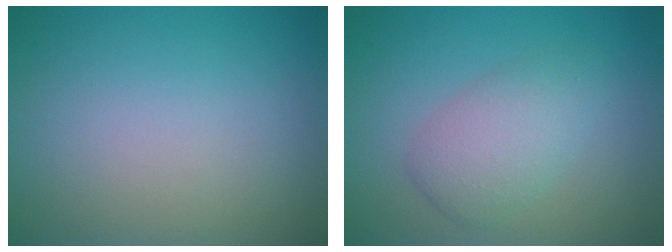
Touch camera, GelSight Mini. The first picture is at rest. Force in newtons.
{"total": 3.5, "press": 3.5, "slide": 0.2}